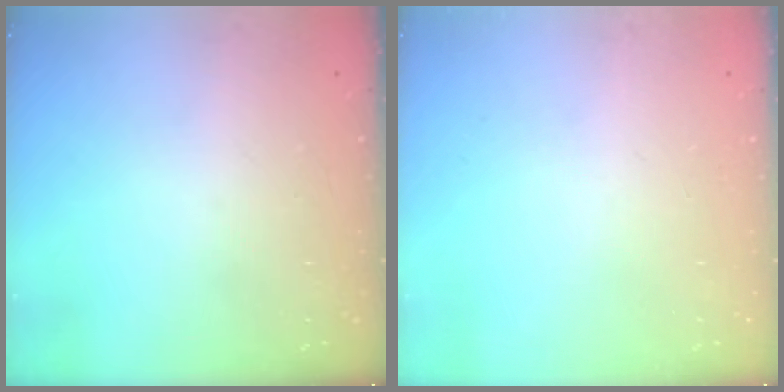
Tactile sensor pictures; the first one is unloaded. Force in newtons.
{"total": 0.0}